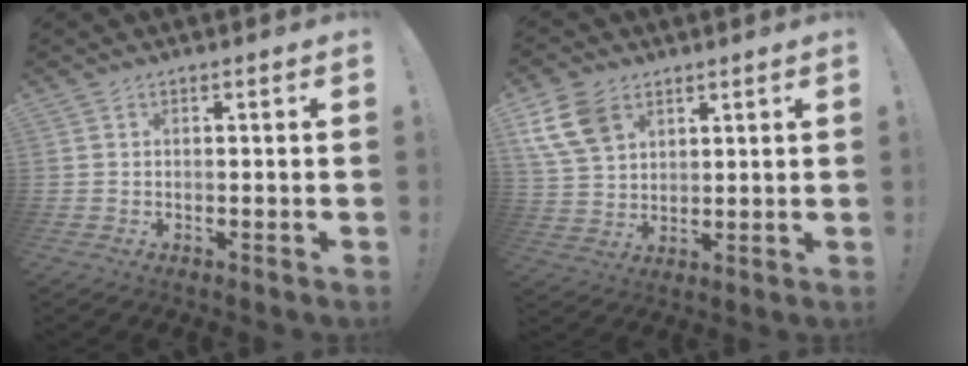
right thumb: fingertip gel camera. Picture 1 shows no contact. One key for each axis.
{"total": 11.8, "fx": 6.2, "fy": 7.9, "fz": 6.1, "tx": -0.125, "ty": -0.020, "tz": 0.123}